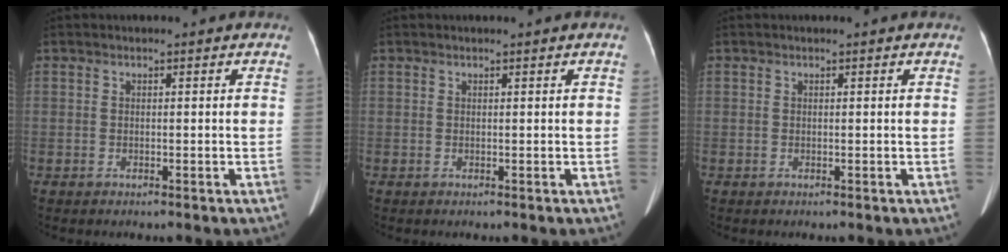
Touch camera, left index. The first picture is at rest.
{"total": 0.0}
{"total": 0.0}